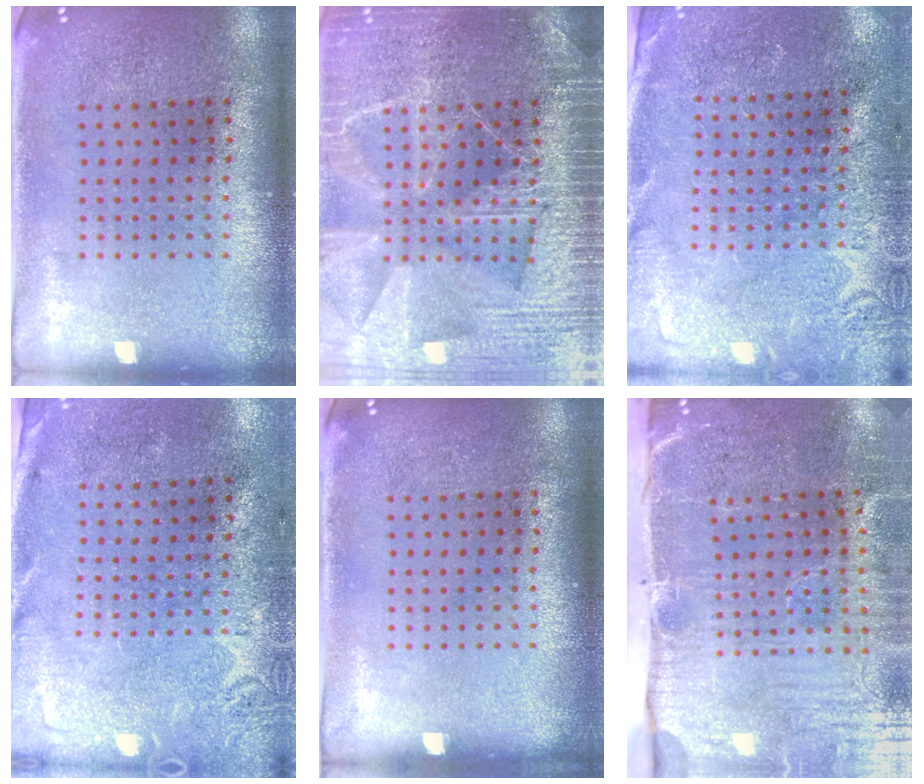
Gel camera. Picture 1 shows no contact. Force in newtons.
{"total": 6.3, "press": 6.3, "slide": 0.7}
{"total": 2.7, "press": 2.7, "slide": 0.4}
{"total": 2.8, "press": 2.2, "slide": 1.7}
{"total": 0.0}
{"total": 5.4, "press": 4.4, "slide": 3.1}